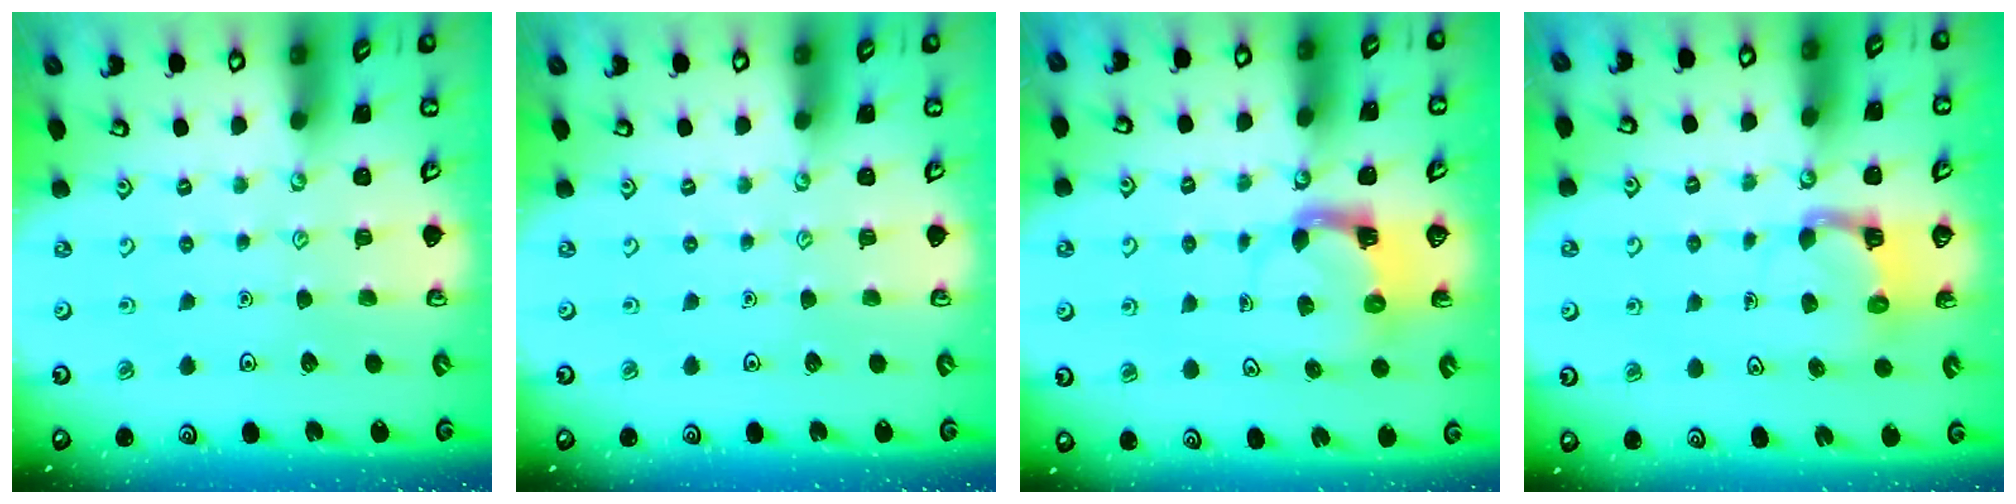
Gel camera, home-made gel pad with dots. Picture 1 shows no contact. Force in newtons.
{"total": 0.0}
{"total": 3.7, "press": 3.7, "slide": 0.7}
{"total": 5.2, "press": 5.2, "slide": 0.4}